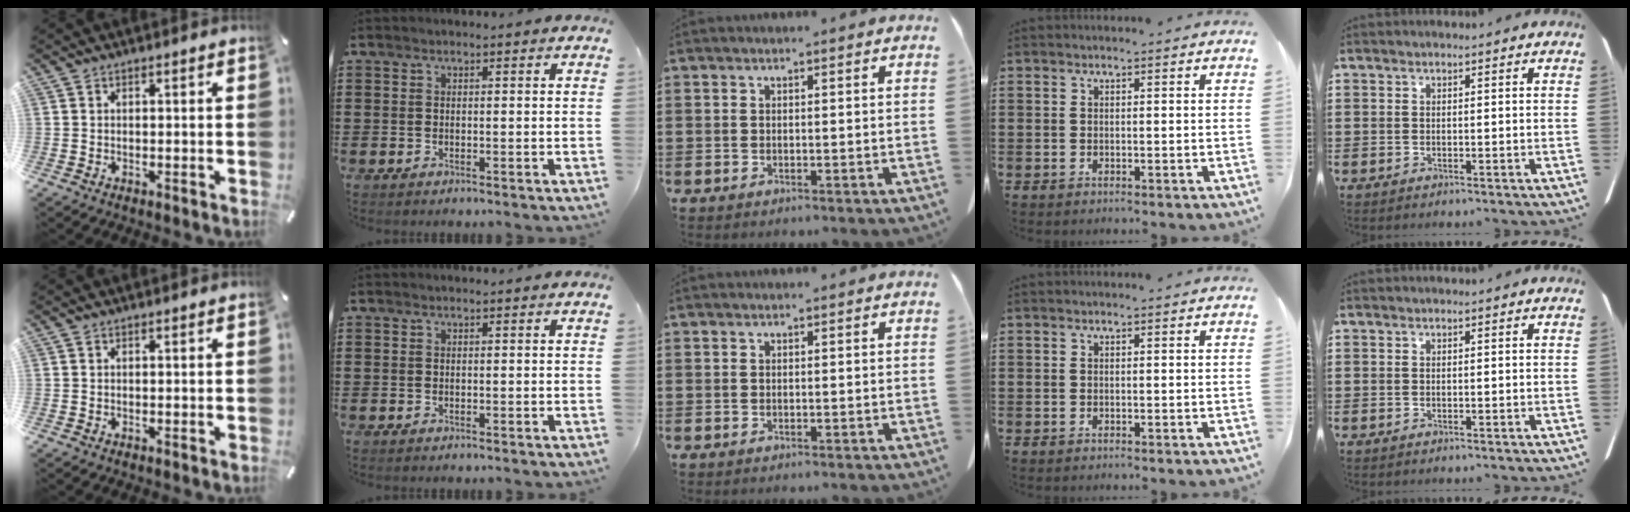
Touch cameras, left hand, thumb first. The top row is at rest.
{}